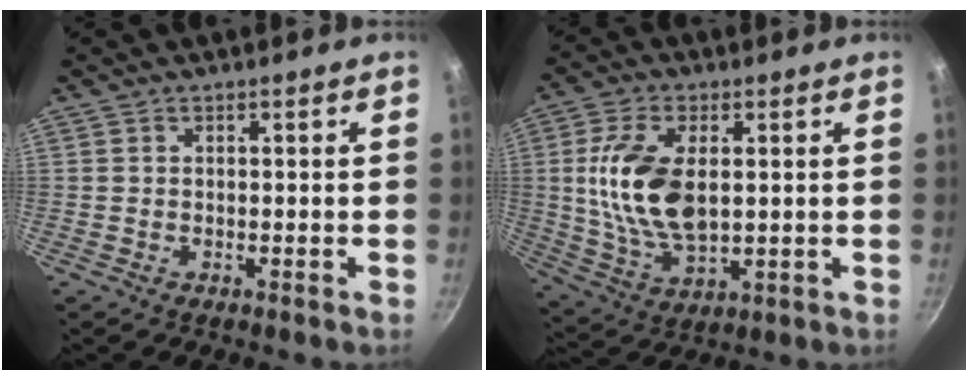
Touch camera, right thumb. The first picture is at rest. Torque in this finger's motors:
{"motor_torque": [0.88, 0.92, 1.54, 0.30, 0.56]}